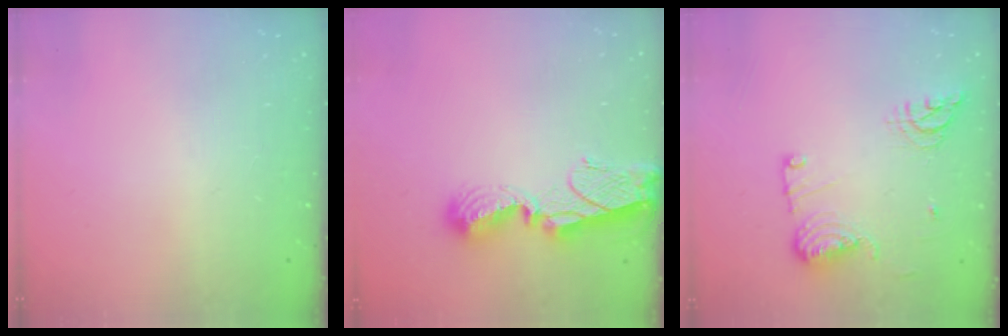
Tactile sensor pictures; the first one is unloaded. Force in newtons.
{"total": 9.7, "press": 9.7, "slide": 0.9}
{"total": 12.4, "press": 12.2, "slide": 2.3}